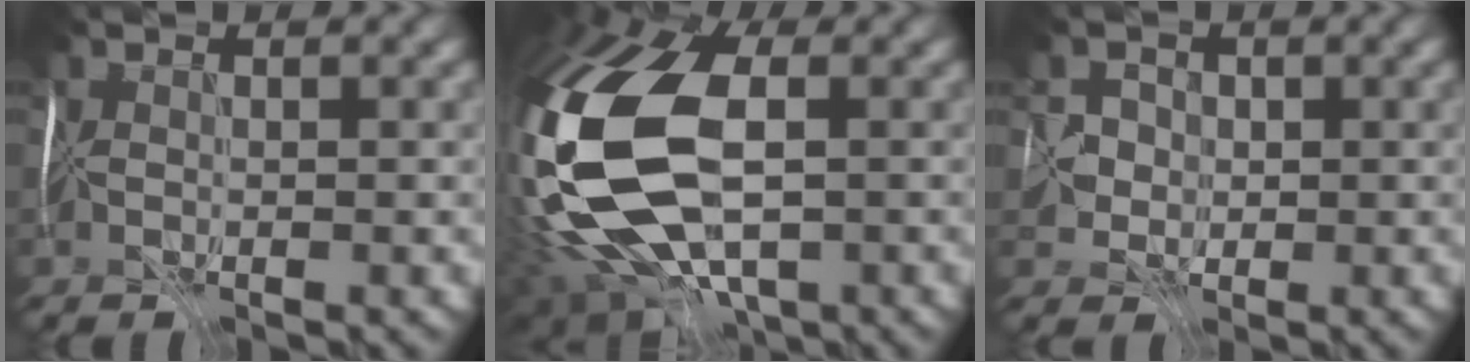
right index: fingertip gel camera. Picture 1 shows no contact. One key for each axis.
{"total": 17.4, "fx": -1.1, "fy": 10.1, "fz": 14.1, "tx": -0.299, "ty": -0.019, "tz": -0.012}
{"total": 1.9, "fx": 0.4, "fy": 1.9, "fz": -0.2, "tx": 0.034, "ty": 0.020, "tz": -0.002}